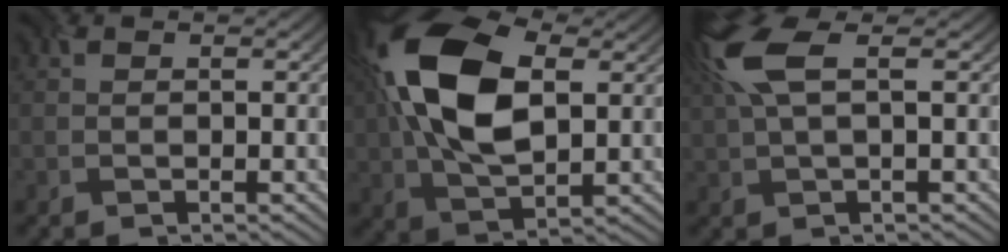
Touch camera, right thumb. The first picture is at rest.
{"total": 14.6, "force": [3.0, 8.2, 11.7], "torque": [-0.253, 0.016, 0.051]}
{"total": 6.0, "force": [2.1, 1.8, 5.3], "torque": [-0.135, 0.013, 0.035]}